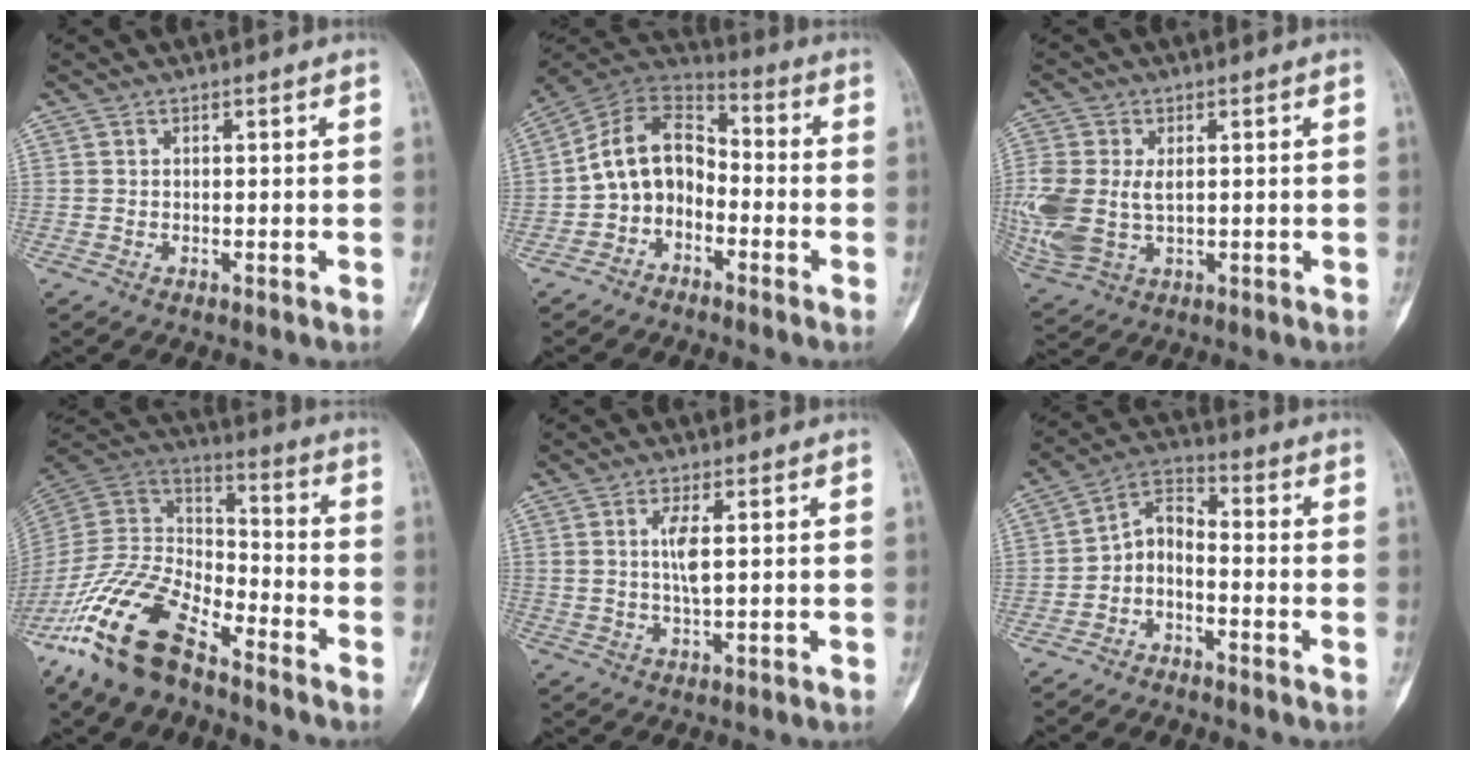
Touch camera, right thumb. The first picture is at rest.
{"total": 11.1, "force": [-2.9, 8.3, 6.7], "torque": [-0.102, 0.064, -0.067]}
{"total": 14.5, "force": [0.1, 9.7, 10.7], "torque": [-0.288, -0.005, 0.017]}
{"total": 19.0, "force": [-12.8, 7.7, 11.7], "torque": [-0.214, 0.062, -0.247]}
{"total": 3.9, "force": [0.8, 0.7, 3.8], "torque": [-0.079, -0.007, 0.019]}
{"total": 6.1, "force": [-3.0, 3.2, 4.3], "torque": [-0.071, 0.045, -0.069]}